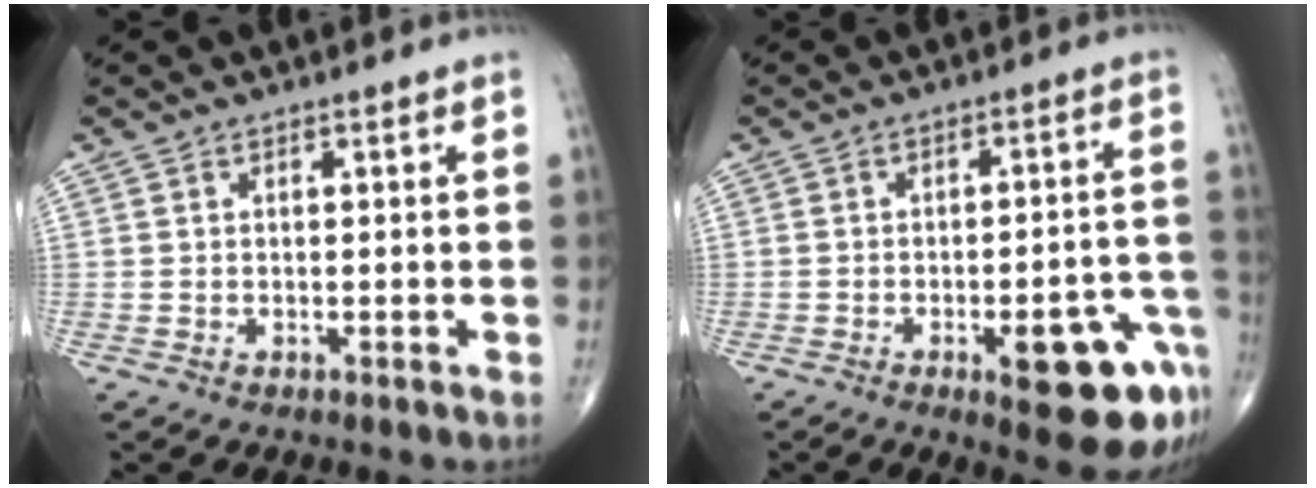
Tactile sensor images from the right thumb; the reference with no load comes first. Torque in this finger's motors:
{"motor_torque": [1.43, 1.24, 0.39, -0.51, 0.26]}